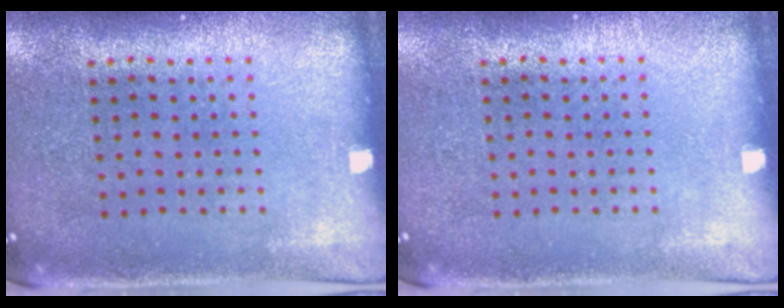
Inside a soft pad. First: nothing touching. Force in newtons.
{"total": 0.0}